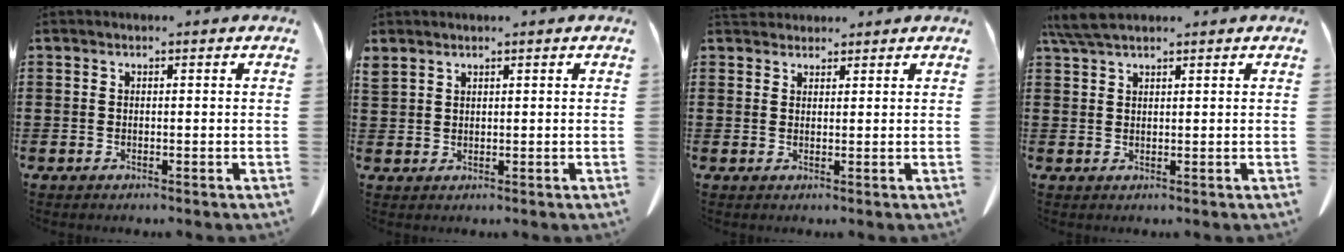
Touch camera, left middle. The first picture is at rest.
{"total": 1.3, "force": [1.3, 0.3, 0.2], "torque": [-0.006, -0.001, 0.026]}
{"total": 2.3, "force": [2.1, 0.8, 0.3], "torque": [-0.011, 0.003, 0.042]}
{"total": 4.0, "force": [3.1, 0.8, 2.4], "torque": [-0.062, -0.002, 0.056]}